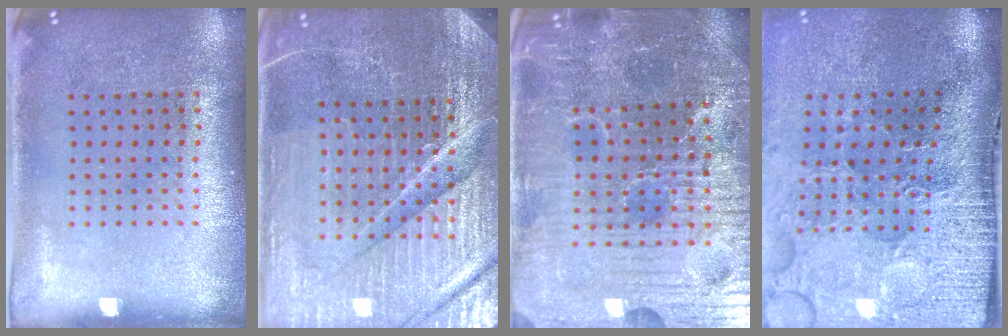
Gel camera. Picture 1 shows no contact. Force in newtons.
{"total": 5.8, "press": 5.3, "slide": 2.4}
{"total": 6.0, "press": 5.7, "slide": 2.0}
{"total": 5.1, "press": 4.1, "slide": 3.0}